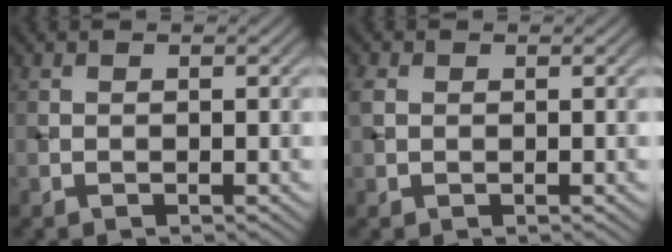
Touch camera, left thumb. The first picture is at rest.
{"total": 1.6, "force": [0.4, 1.2, 0.9], "torque": [-0.028, 0.005, 0.005]}